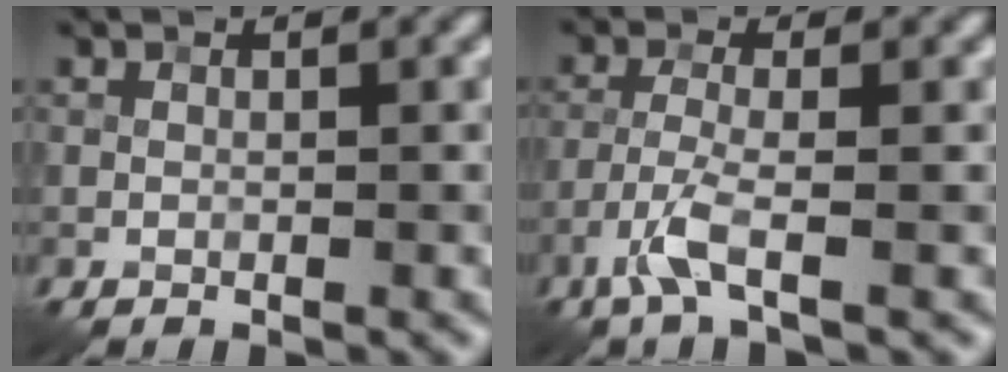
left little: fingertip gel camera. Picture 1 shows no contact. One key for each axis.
{"total": 3.2, "fx": -1.7, "fy": 0.4, "fz": 2.6, "tx": -0.061, "ty": 0.003, "tz": -0.046}